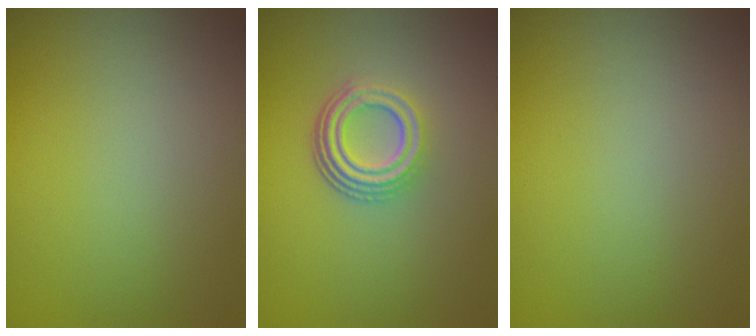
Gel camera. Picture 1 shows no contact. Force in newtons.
{"total": 4.5, "press": 3.3, "slide": 3.0}
{"total": 0.0}